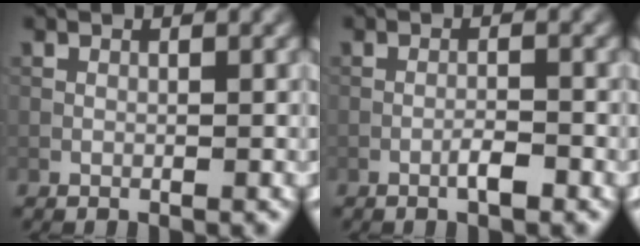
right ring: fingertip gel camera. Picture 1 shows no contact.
{"total": 1.6, "force": [-0.9, 0.2, 1.3], "torque": [-0.021, 0.005, -0.019]}